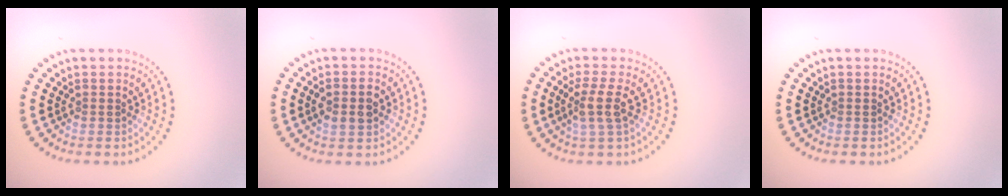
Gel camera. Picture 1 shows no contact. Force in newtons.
{"total": 2.3, "press": 2.3, "slide": 0.3}
{"total": 2.8, "press": 2.3, "slide": 1.7}
{"total": 0.0}